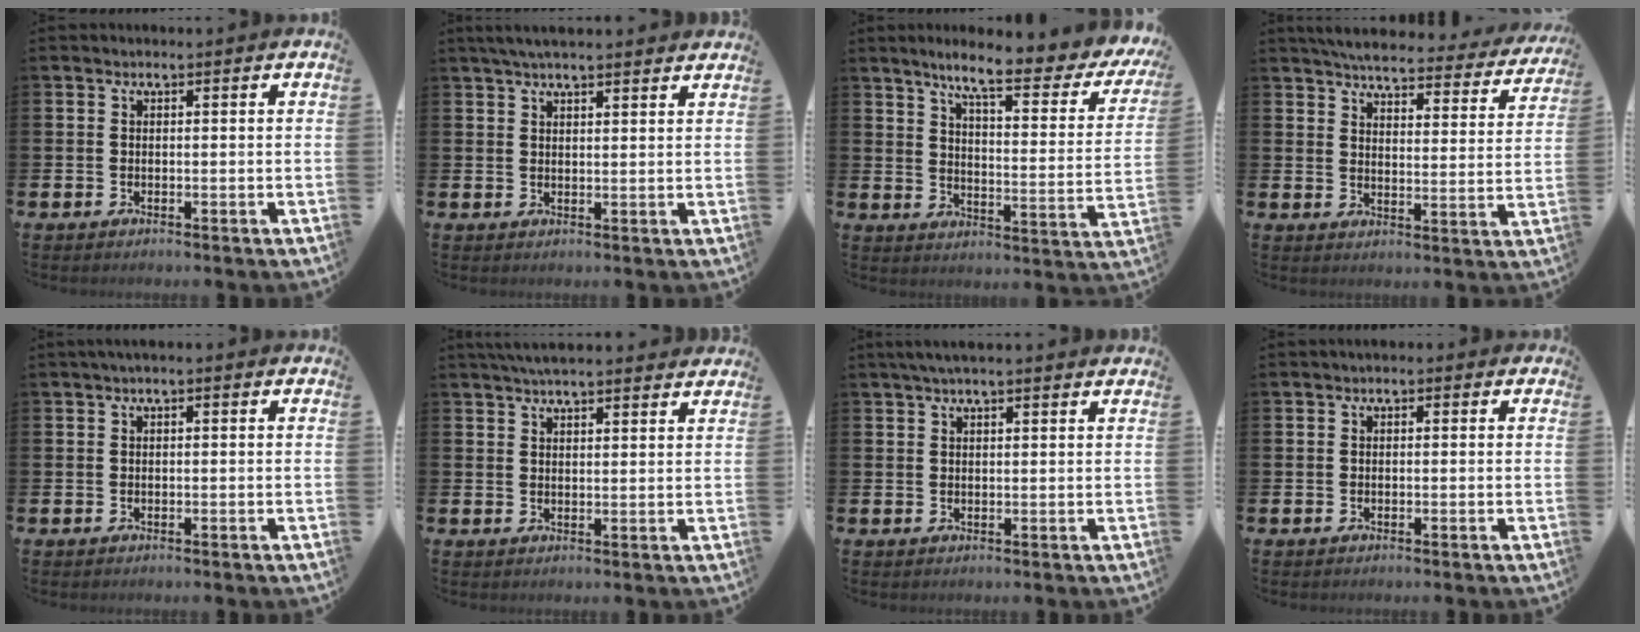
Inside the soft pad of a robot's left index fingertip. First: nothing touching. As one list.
[{"total": 3.7, "force": [3.4, 0.3, 1.4], "torque": [-0.034, -0.005, 0.062]}, {"total": 7.8, "force": [6.0, 1.3, 4.7], "torque": [-0.096, -0.049, 0.091]}, {"total": 5.4, "force": [5.1, 0.7, 1.5], "torque": [-0.034, -0.040, 0.083]}, {"total": 0.7, "force": [0.1, 0.2, 0.7], "torque": [-0.011, 0.005, 0.001]}, {"total": 4.2, "force": [4.0, 0.4, 1.1], "torque": [-0.023, -0.013, 0.072]}, {"total": 2.8, "force": [2.3, 0.3, 1.5], "torque": [-0.031, 0.003, 0.041]}, {"total": 0.7, "force": [-0.1, 0.5, 0.4], "torque": [-0.006, 0.008, -0.004]}]